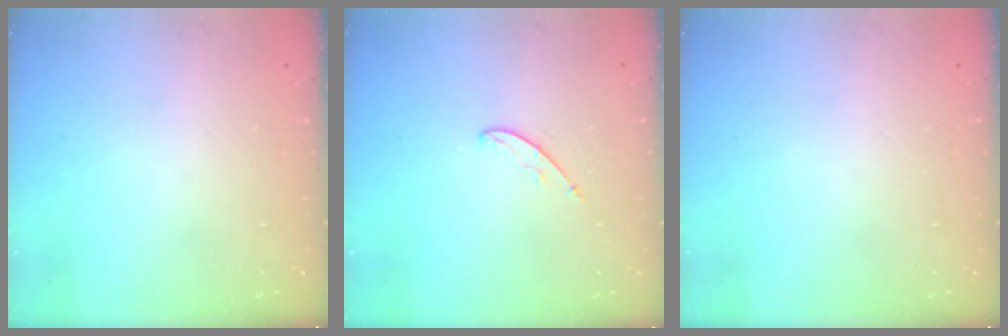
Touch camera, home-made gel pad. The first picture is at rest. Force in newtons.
{"total": 3.8, "press": 3.8, "slide": 0.3}
{"total": 0.0}